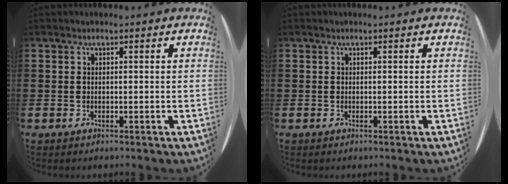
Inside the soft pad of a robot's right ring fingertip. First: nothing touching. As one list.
[{"total": 0.0}]